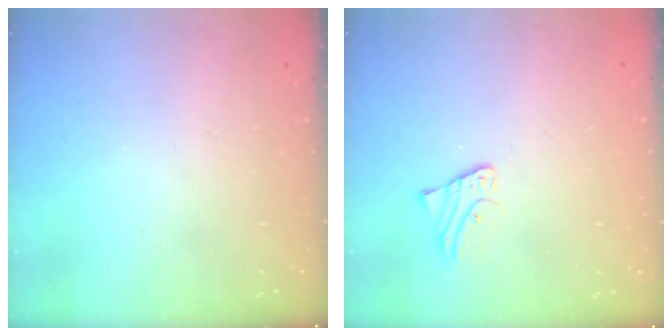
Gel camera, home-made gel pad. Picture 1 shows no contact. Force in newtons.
{"total": 1.3, "press": 1.3, "slide": 0.1}